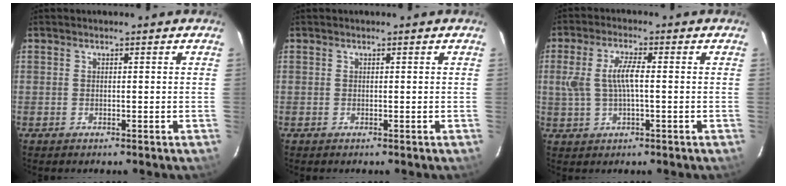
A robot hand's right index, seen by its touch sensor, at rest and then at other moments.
{"total": 0.0}
{"total": 6.4, "force": [0.1, 2.1, 6.0], "torque": [-0.122, 0.008, 0.007]}